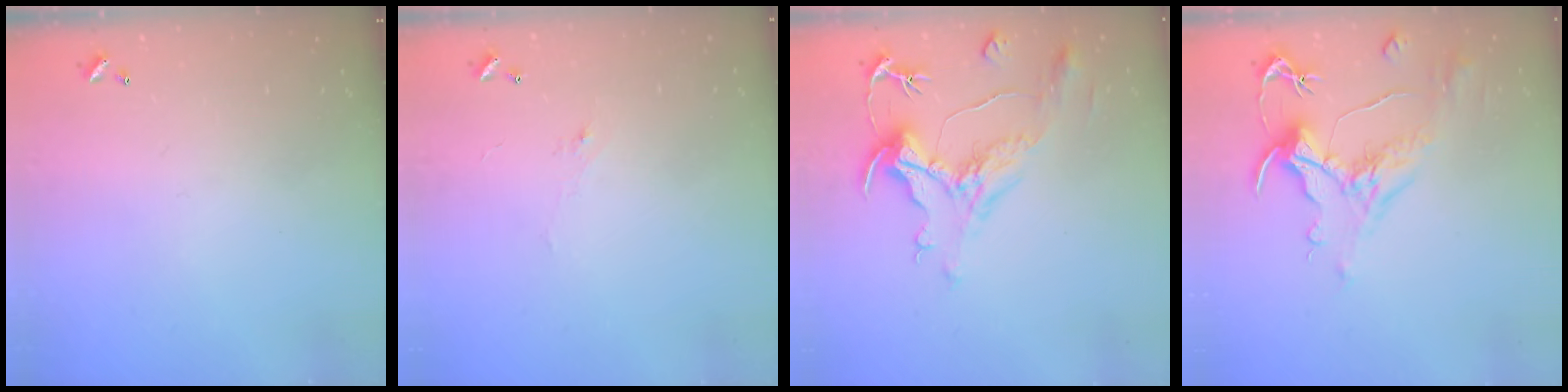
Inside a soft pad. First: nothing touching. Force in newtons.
{"total": 1.2, "press": 0.8, "slide": 0.8}
{"total": 1.6, "press": 0.1, "slide": 1.6}
{"total": 1.6, "press": 0.7, "slide": 1.5}